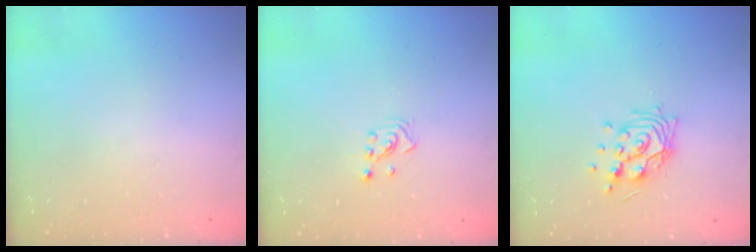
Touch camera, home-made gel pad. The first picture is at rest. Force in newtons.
{"total": 2.2, "press": 2.2, "slide": 0.2}
{"total": 12.2, "press": 11.5, "slide": 4.1}